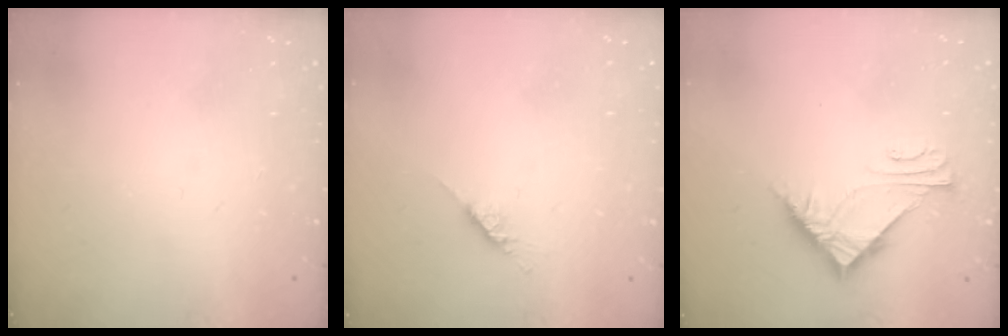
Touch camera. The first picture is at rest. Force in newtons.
{"total": 4.7, "press": 4.6, "slide": 0.5}
{"total": 6.6, "press": 6.6, "slide": 0.4}